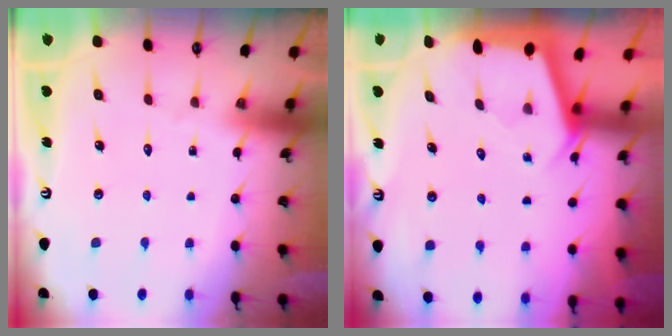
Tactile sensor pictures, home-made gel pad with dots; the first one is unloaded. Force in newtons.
{"total": 2.3, "press": 2.3, "slide": 0.2}